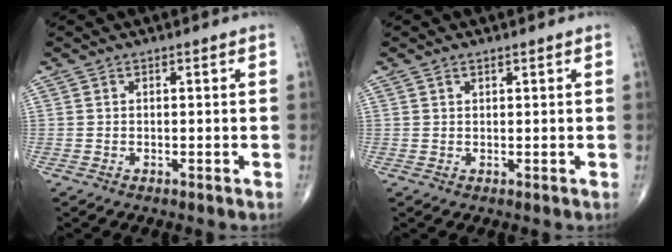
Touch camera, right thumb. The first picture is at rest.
{"total": 0.9, "force": [0.6, 0.4, 0.4], "torque": [-0.004, -0.003, 0.009]}